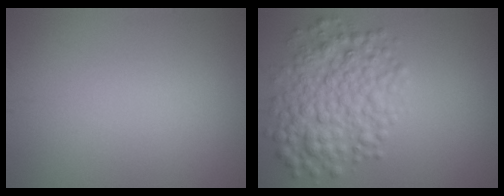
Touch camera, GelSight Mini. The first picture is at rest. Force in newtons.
{"total": 6.2, "press": 6.2, "slide": 0.0}